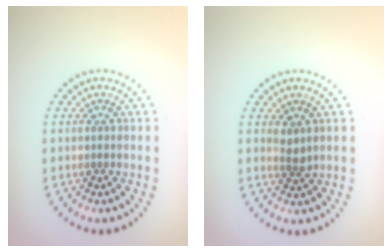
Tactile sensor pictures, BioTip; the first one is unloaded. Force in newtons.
{"total": 1.4, "press": 1.1, "slide": 0.8}